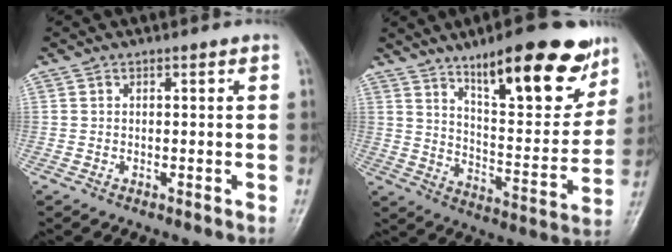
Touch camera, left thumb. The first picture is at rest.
{"total": 20.9, "force": [13.0, 6.6, 14.9], "torque": [-0.173, -0.067, 0.204]}